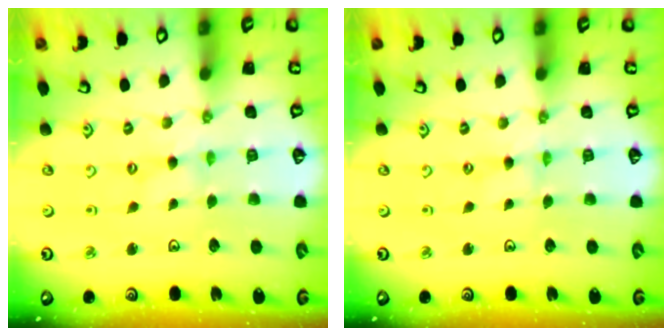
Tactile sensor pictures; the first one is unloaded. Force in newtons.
{"total": 0.0}